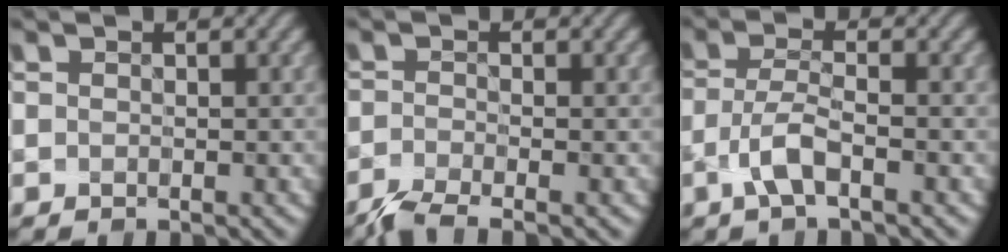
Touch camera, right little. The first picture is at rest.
{"total": 4.0, "force": [-3.3, 0.8, 2.0], "torque": [-0.047, -0.006, -0.064]}
{"total": 3.2, "force": [-1.9, 0.6, 2.5], "torque": [-0.055, 0.008, -0.036]}